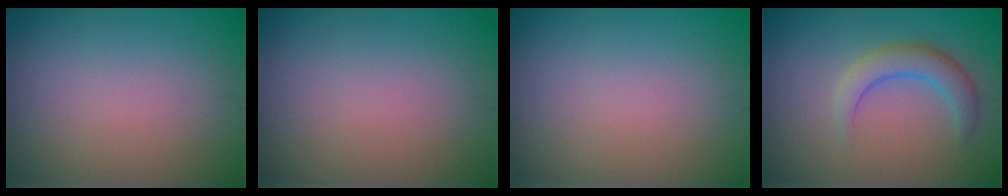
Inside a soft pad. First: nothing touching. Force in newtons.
{"total": 0.0}
{"total": 0.0}
{"total": 3.0, "press": 2.9, "slide": 0.2}